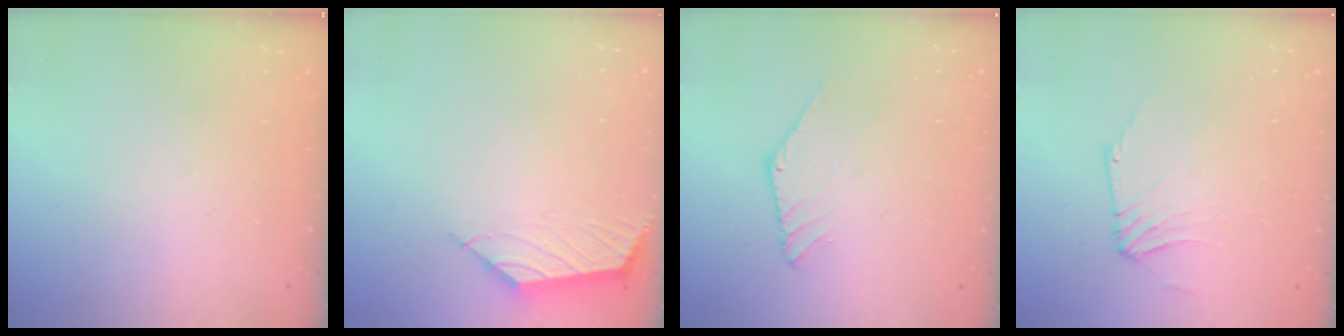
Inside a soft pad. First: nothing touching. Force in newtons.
{"total": 2.6, "press": 2.5, "slide": 0.7}
{"total": 1.4, "press": 1.4, "slide": 0.0}
{"total": 1.5, "press": 1.4, "slide": 0.5}